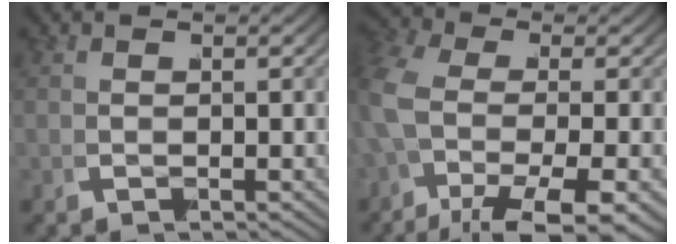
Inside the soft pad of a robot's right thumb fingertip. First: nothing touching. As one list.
[{"total": 8.3, "force": [-3.2, 4.1, 6.5], "torque": [-0.147, -0.034, -0.028]}]